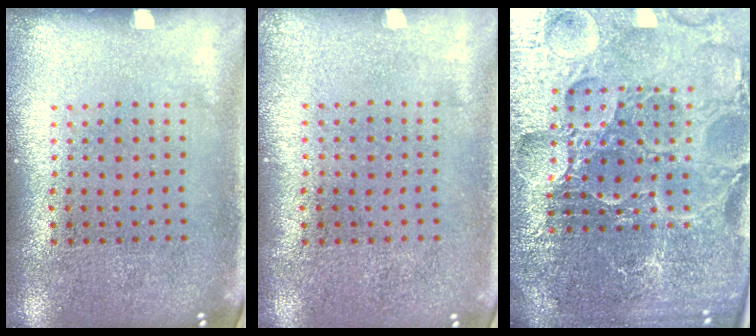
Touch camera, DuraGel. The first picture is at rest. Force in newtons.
{"total": 0.0}
{"total": 6.0, "press": 5.4, "slide": 2.7}